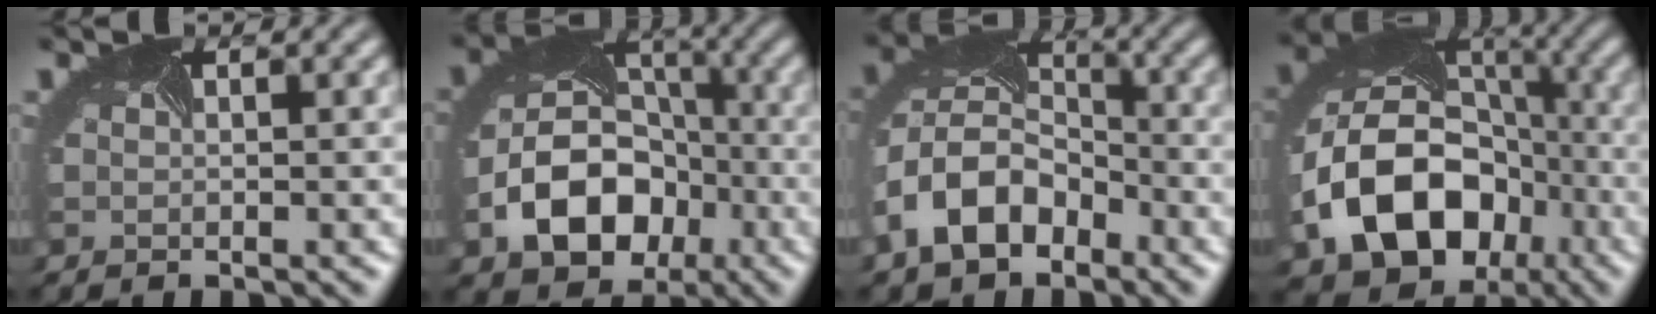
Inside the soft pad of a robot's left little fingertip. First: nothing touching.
{"total": 9.9, "force": [-3.6, 7.0, 5.9], "torque": [-0.117, -0.025, -0.058]}
{"total": 8.3, "force": [-3.4, 5.5, 5.2], "torque": [-0.116, -0.005, -0.071]}
{"total": 14.0, "force": [-4.7, 10.3, 8.2], "torque": [-0.172, -0.027, -0.070]}